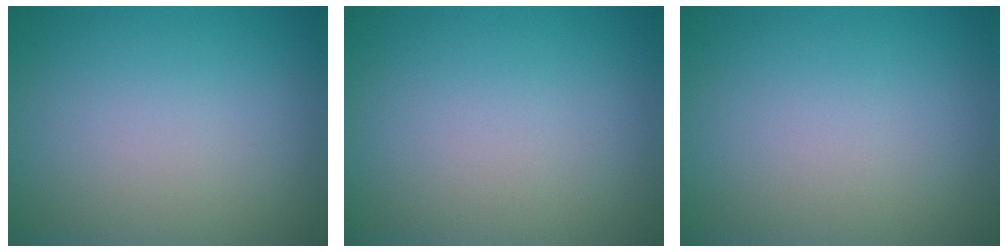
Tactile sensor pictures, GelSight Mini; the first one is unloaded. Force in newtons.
{"total": 0.0}
{"total": 0.0}